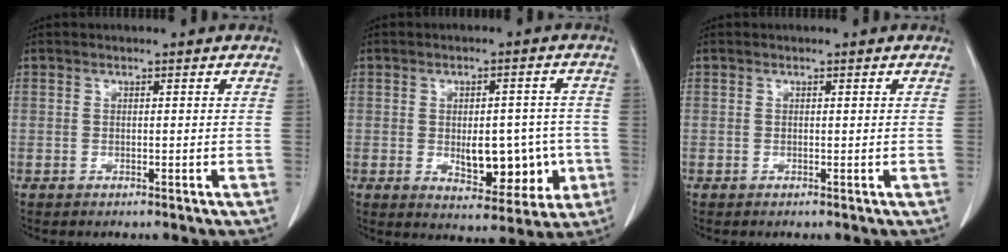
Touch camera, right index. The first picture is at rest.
{"total": 9.8, "force": [-1.6, 4.9, 8.3], "torque": [-0.101, 0.008, -0.007]}
{"total": 0.0}